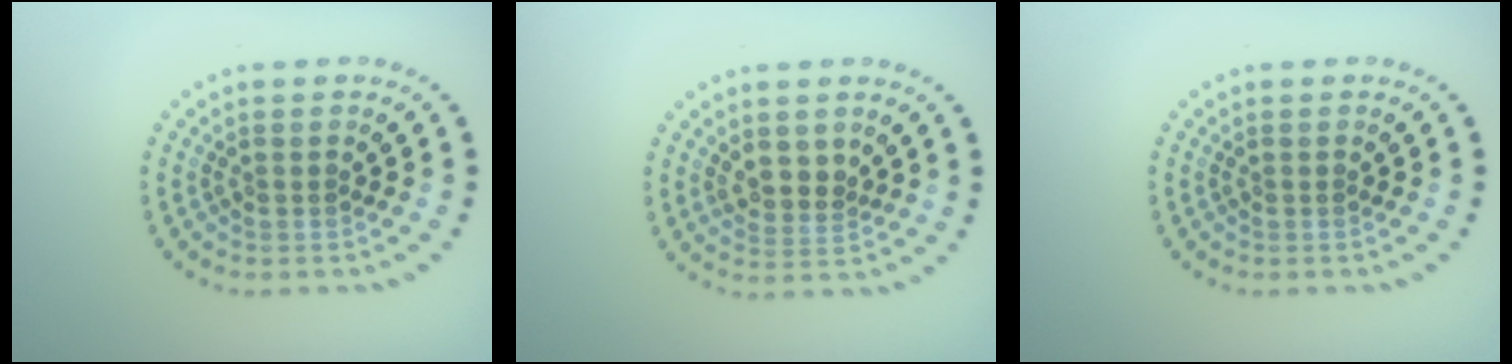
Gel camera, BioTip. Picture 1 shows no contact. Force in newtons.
{"total": 1.7, "press": 1.5, "slide": 0.8}
{"total": 0.0}